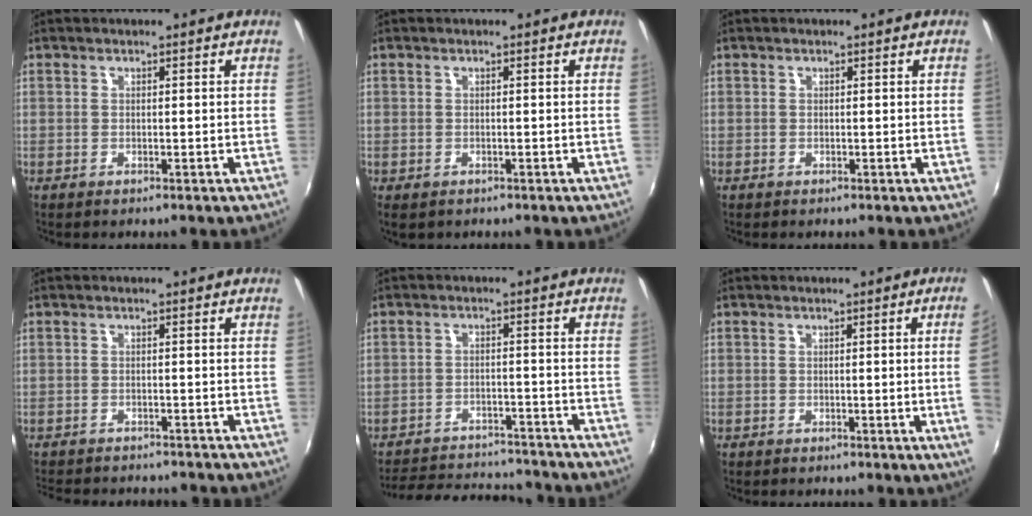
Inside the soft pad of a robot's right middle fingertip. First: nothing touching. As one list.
[{"total": 1.5, "force": [-0.7, 1.1, 0.7], "torque": [-0.016, -0.007, -0.010]}, {"total": 0.0}, {"total": 8.3, "force": [-7.6, 2.0, 2.7], "torque": [-0.069, -0.018, -0.114]}, {"total": 14.6, "force": [-13.2, 4.3, 4.5], "torque": [-0.110, 0.011, -0.182]}, {"total": 3.9, "force": [-0.1, -1.8, 3.4], "torque": [-0.054, -0.011, 0.004]}]